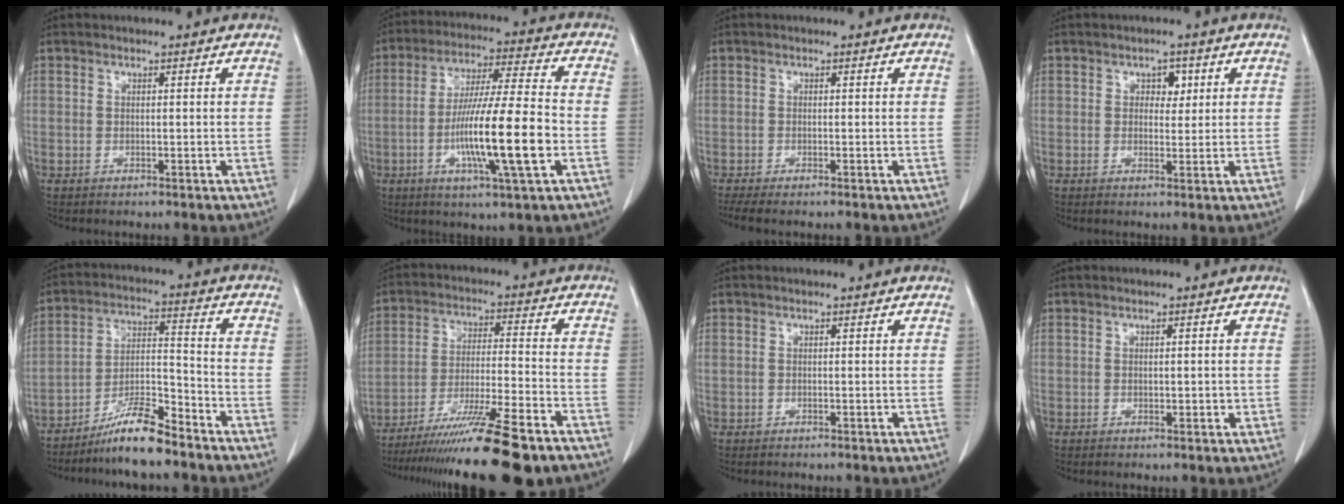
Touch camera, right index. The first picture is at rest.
{"total": 14.9, "force": [-3.8, 0.4, 14.4], "torque": [-0.264, -0.009, -0.069]}
{"total": 3.6, "force": [-3.0, 0.3, 2.0], "torque": [-0.029, -0.009, -0.047]}
{"total": 2.5, "force": [0.9, 1.7, 1.6], "torque": [-0.017, 0.003, 0.013]}
{"total": 9.3, "force": [-7.6, 0.8, 5.2], "torque": [-0.098, -0.003, -0.137]}
{"total": 18.9, "force": [-14.7, 0.2, 11.8], "torque": [-0.175, -0.032, -0.237]}
{"total": 0.0}
{"total": 1.4, "force": [0.0, 0.7, 1.2], "torque": [-0.017, -0.002, 0.004]}